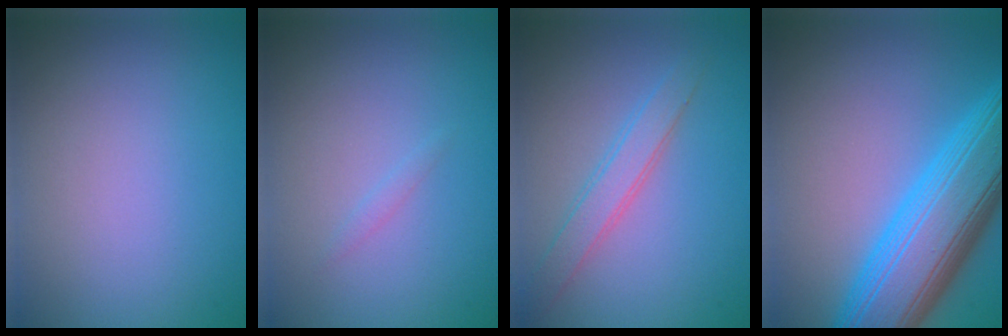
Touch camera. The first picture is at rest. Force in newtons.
{"total": 0.6, "press": 0.6, "slide": 0.0}
{"total": 2.6, "press": 2.6, "slide": 0.1}
{"total": 11.5, "press": 11.5, "slide": 0.4}